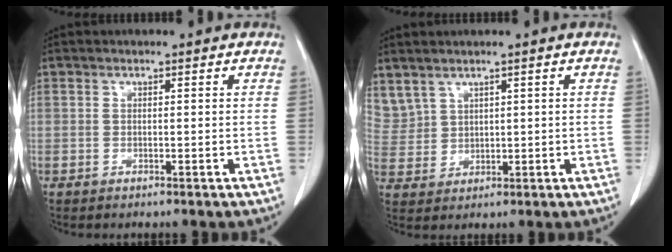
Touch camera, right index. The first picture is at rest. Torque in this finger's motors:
{"motor_torque": [-0.39, 0.51, -0.08, -0.02]}